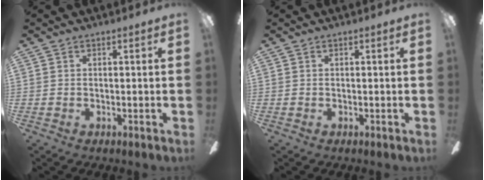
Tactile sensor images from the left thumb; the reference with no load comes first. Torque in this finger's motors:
{"motor_torque": [0.00, 0.00, 0.00, 0.00, 0.00]}